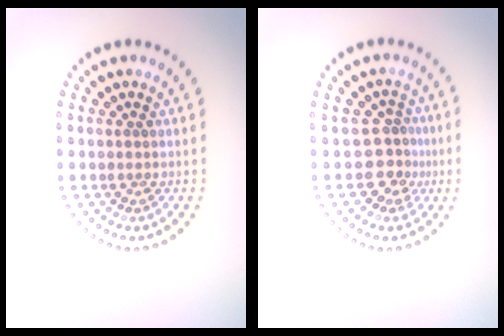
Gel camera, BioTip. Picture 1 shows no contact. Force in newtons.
{"total": 2.6, "press": 1.8, "slide": 1.8}